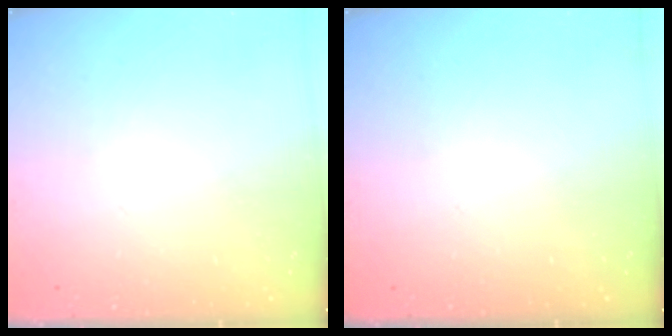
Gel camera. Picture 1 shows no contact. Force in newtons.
{"total": 0.0}